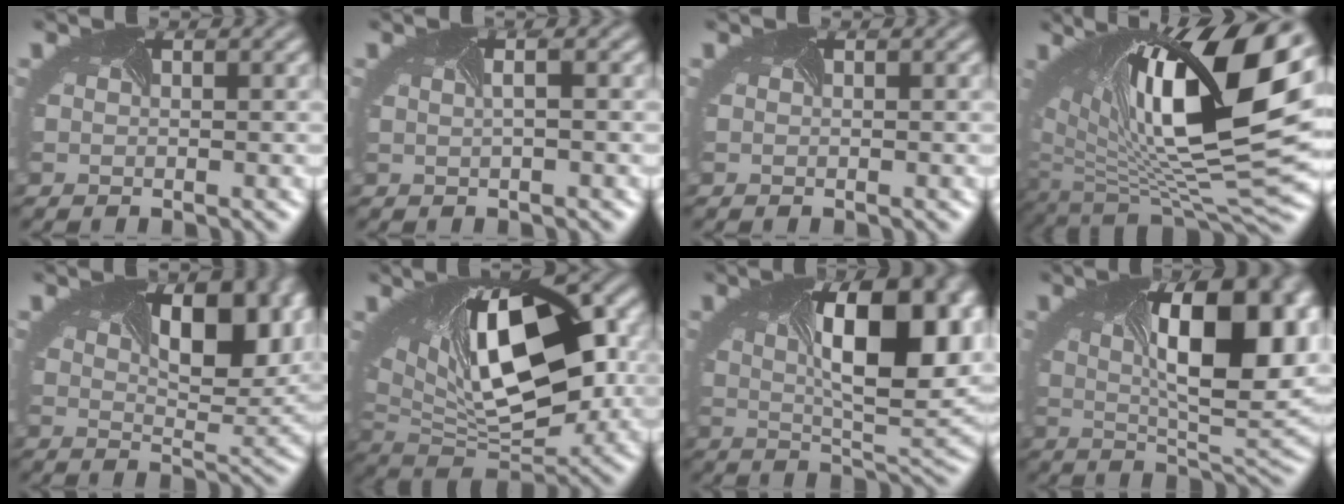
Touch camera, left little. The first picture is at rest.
{"total": 0.8, "force": [-0.5, 0.2, 0.6], "torque": [-0.002, 0.002, -0.005]}
{"total": 0.0}
{"total": 15.6, "force": [3.5, 5.9, 14.0], "torque": [-0.232, -0.006, 0.077]}
{"total": 8.7, "force": [2.6, 3.8, 7.4], "torque": [-0.101, 0.003, 0.039]}
{"total": 12.4, "force": [1.6, 6.2, 10.6], "torque": [-0.176, -0.008, 0.040]}
{"total": 11.3, "force": [1.5, 4.4, 10.3], "torque": [-0.145, -0.004, 0.032]}
{"total": 12.4, "force": [1.6, 5.1, 11.3], "torque": [-0.153, 0.000, 0.031]}